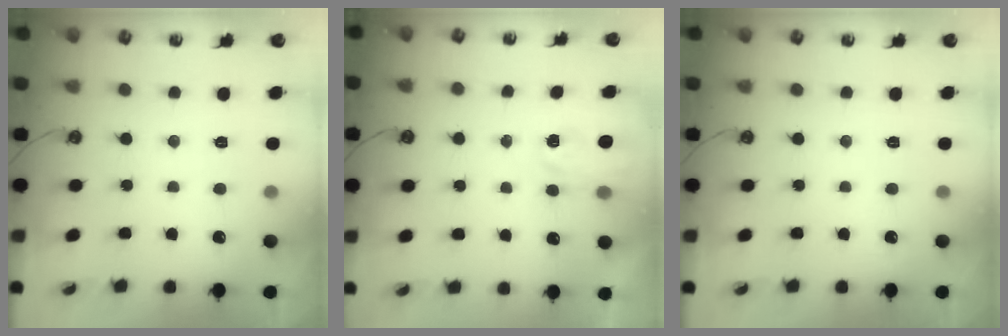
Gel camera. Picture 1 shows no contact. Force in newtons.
{"total": 2.5, "press": 2.4, "slide": 0.4}
{"total": 0.0}